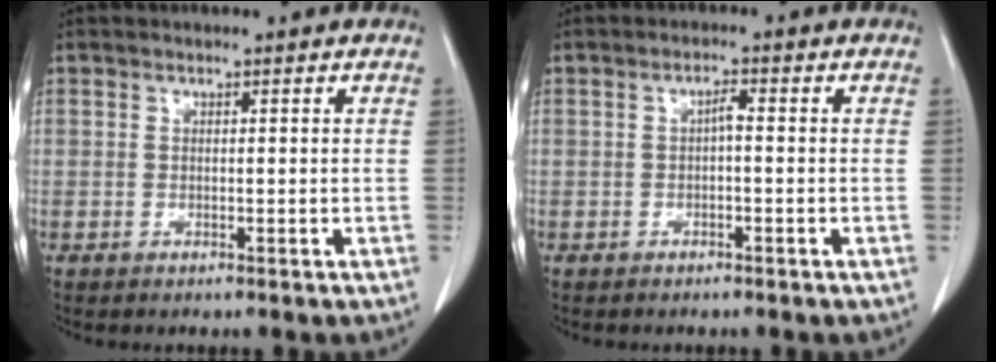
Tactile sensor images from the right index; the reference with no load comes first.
{"total": 1.5, "force": [-0.2, 0.4, 1.5], "torque": [-0.030, 0.004, -0.004]}